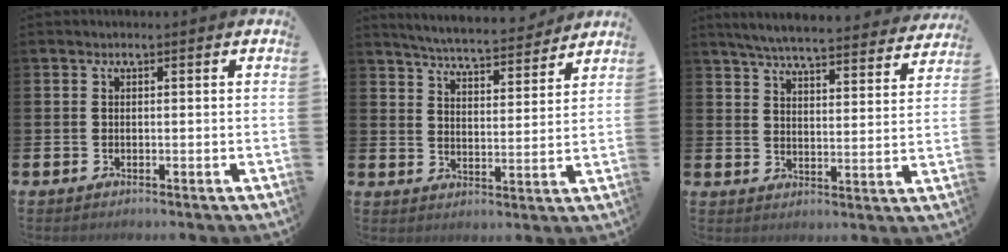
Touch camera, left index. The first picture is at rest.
{"total": 5.9, "force": [5.8, 0.4, 1.2], "torque": [-0.037, -0.043, 0.098]}
{"total": 6.0, "force": [5.8, 0.4, 1.6], "torque": [-0.050, -0.040, 0.099]}